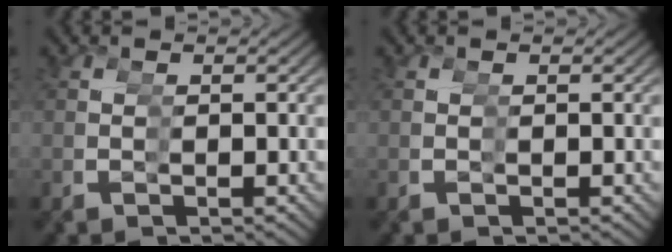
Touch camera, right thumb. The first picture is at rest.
{"total": 0.0}